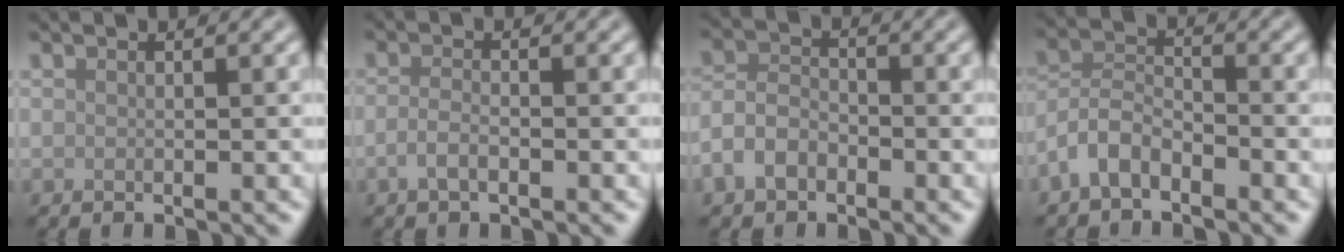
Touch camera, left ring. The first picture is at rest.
{"total": 1.6, "force": [-0.8, 0.6, 1.3], "torque": [-0.028, 0.000, -0.018]}
{"total": 3.2, "force": [-2.0, 1.9, 1.7], "torque": [-0.032, 0.003, -0.049]}
{"total": 3.3, "force": [-2.4, 1.6, 1.7], "torque": [-0.033, 0.009, -0.059]}